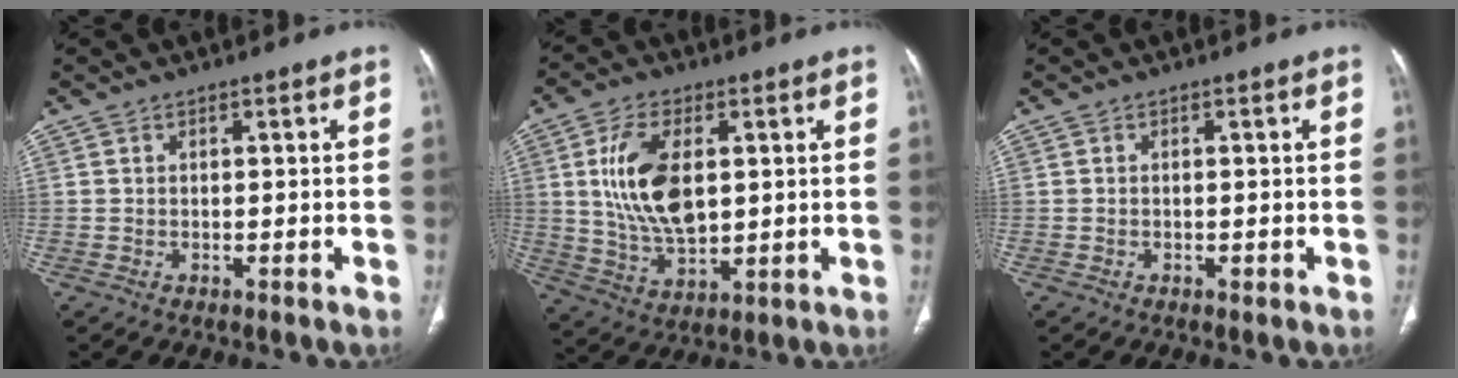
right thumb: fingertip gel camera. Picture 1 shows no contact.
{"total": 13.9, "force": [2.4, 7.5, 11.4], "torque": [-0.212, -0.012, 0.052]}
{"total": 0.6, "force": [-0.3, 0.4, 0.5], "torque": [-0.009, 0.000, -0.003]}